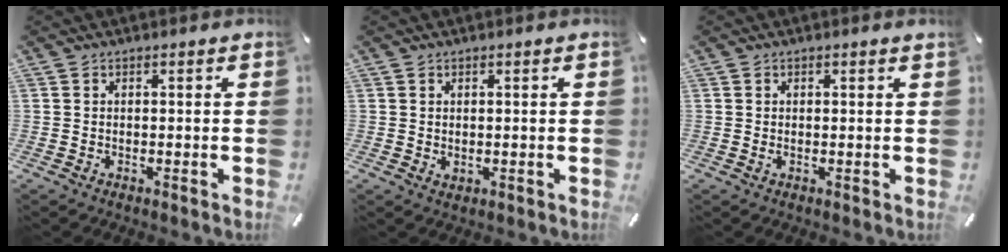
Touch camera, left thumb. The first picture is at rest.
{"total": 0.7, "force": [0.4, 0.6, 0.2], "torque": [-0.005, 0.003, 0.006]}
{"total": 0.6, "force": [0.2, 0.1, 0.6], "torque": [-0.010, 0.000, 0.003]}